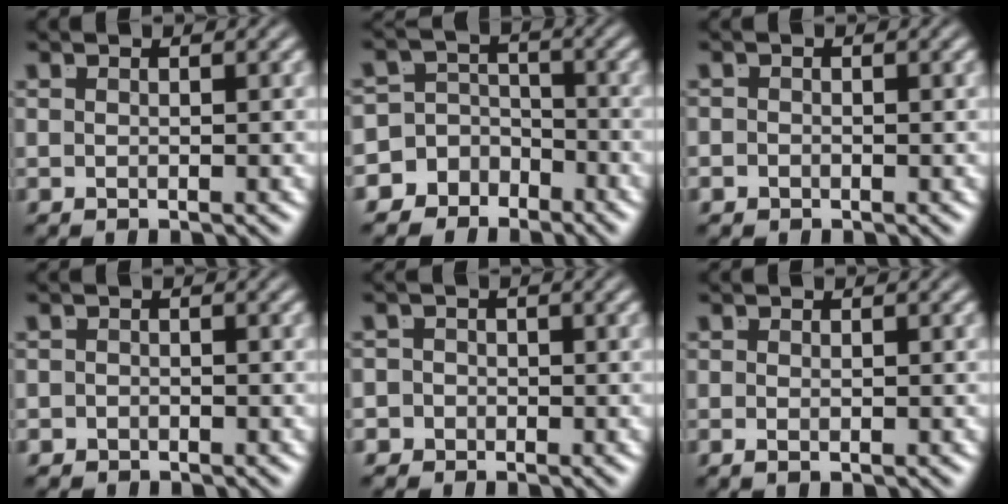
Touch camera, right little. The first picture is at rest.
{"total": 9.6, "force": [-4.2, 8.1, 3.1], "torque": [-0.077, -0.039, -0.073]}
{"total": 1.0, "force": [-0.8, 0.7, 0.0], "torque": [-0.007, -0.012, -0.008]}
{"total": 1.3, "force": [-1.2, 0.5, -0.3], "torque": [0.001, -0.015, -0.013]}
{"total": 3.1, "force": [-1.6, 2.7, 0.2], "torque": [-0.015, -0.014, -0.030]}
{"total": 0.8, "force": [-0.5, 0.1, 0.6], "torque": [-0.015, -0.010, -0.002]}